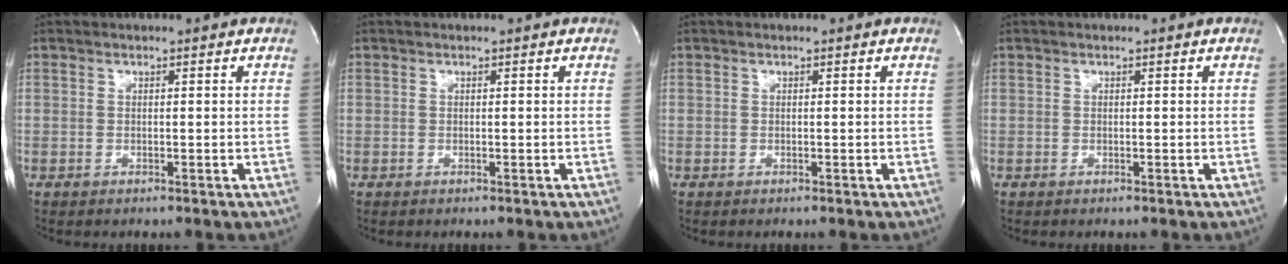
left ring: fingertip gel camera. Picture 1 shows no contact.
{"total": 0.0}
{"total": 0.0}
{"total": 0.0}